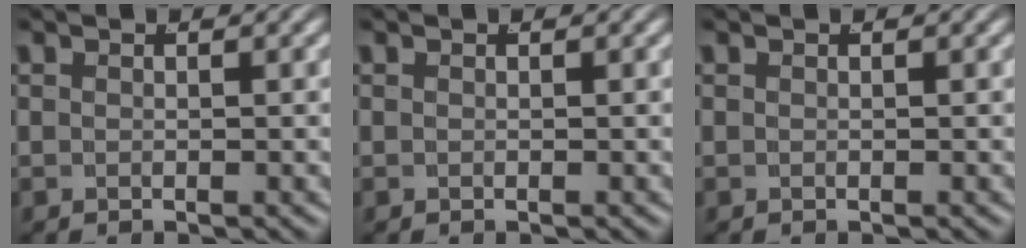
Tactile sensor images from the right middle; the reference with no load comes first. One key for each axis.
{"total": 0.0}
{"total": 0.0}